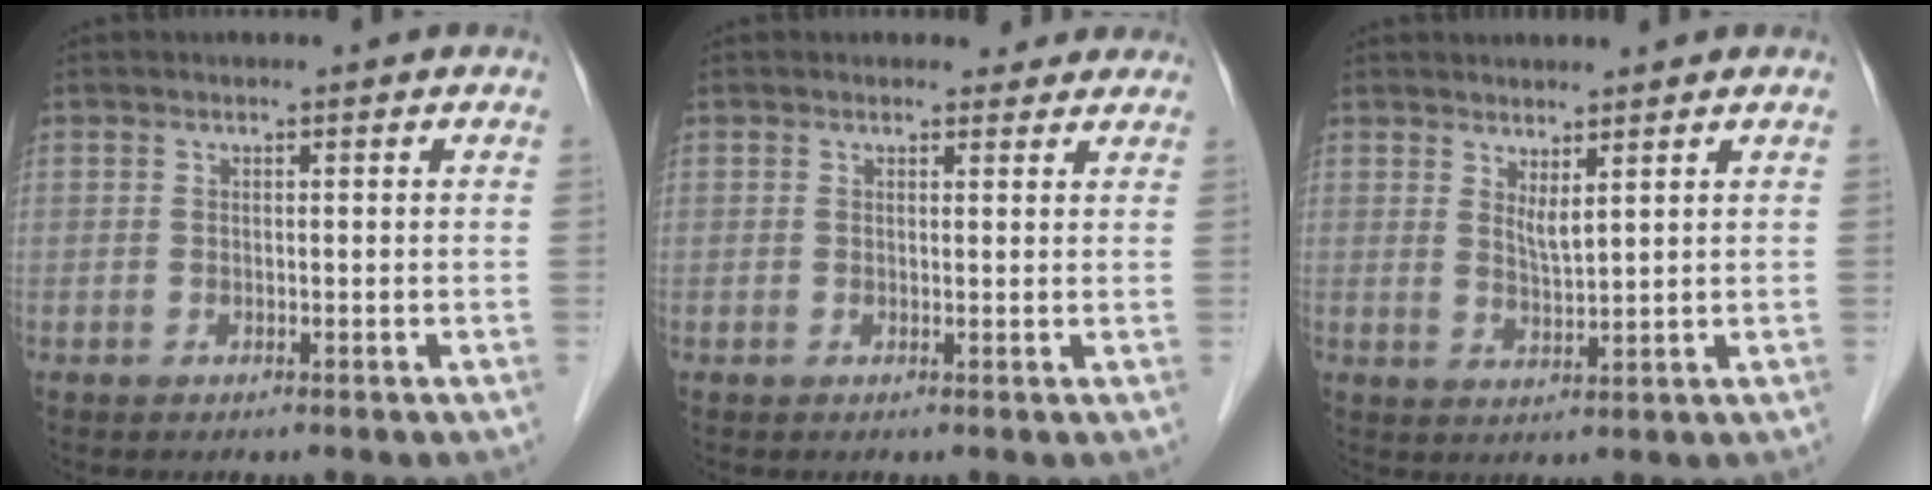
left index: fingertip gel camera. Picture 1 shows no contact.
{"total": 2.3, "force": [2.0, 1.2, 0.0], "torque": [0.005, 0.001, 0.015]}
{"total": 2.4, "force": [1.6, 0.1, 1.8], "torque": [-0.041, -0.013, 0.036]}